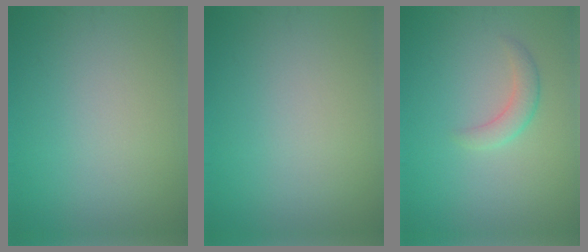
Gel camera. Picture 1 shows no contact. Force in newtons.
{"total": 0.0}
{"total": 1.9, "press": 1.9, "slide": 0.1}